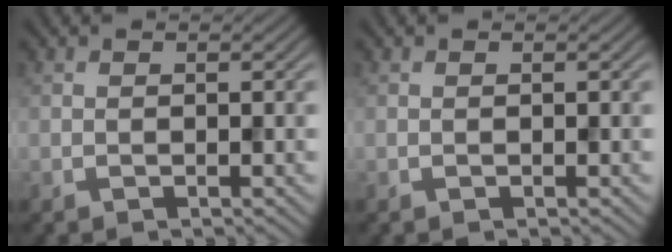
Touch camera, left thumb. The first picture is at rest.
{"total": 0.0}